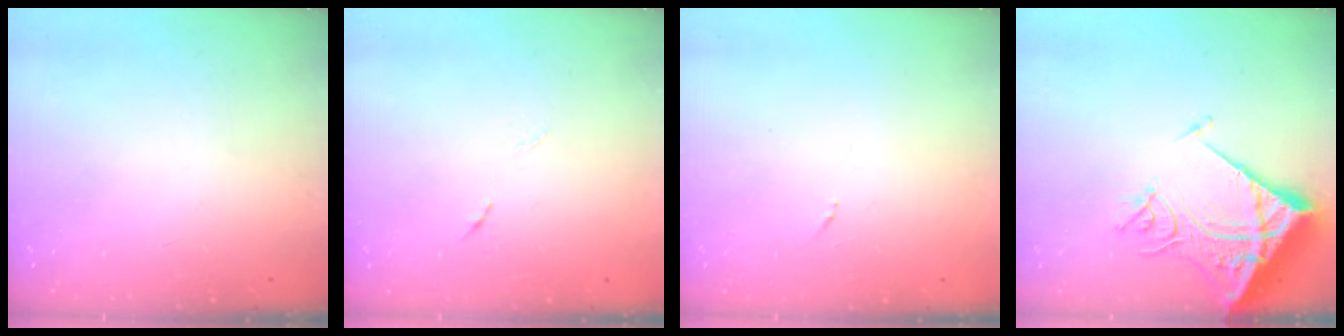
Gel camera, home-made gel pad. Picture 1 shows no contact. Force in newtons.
{"total": 4.4, "press": 4.2, "slide": 1.3}
{"total": 4.6, "press": 4.6, "slide": 0.6}
{"total": 13.5, "press": 13.4, "slide": 1.8}